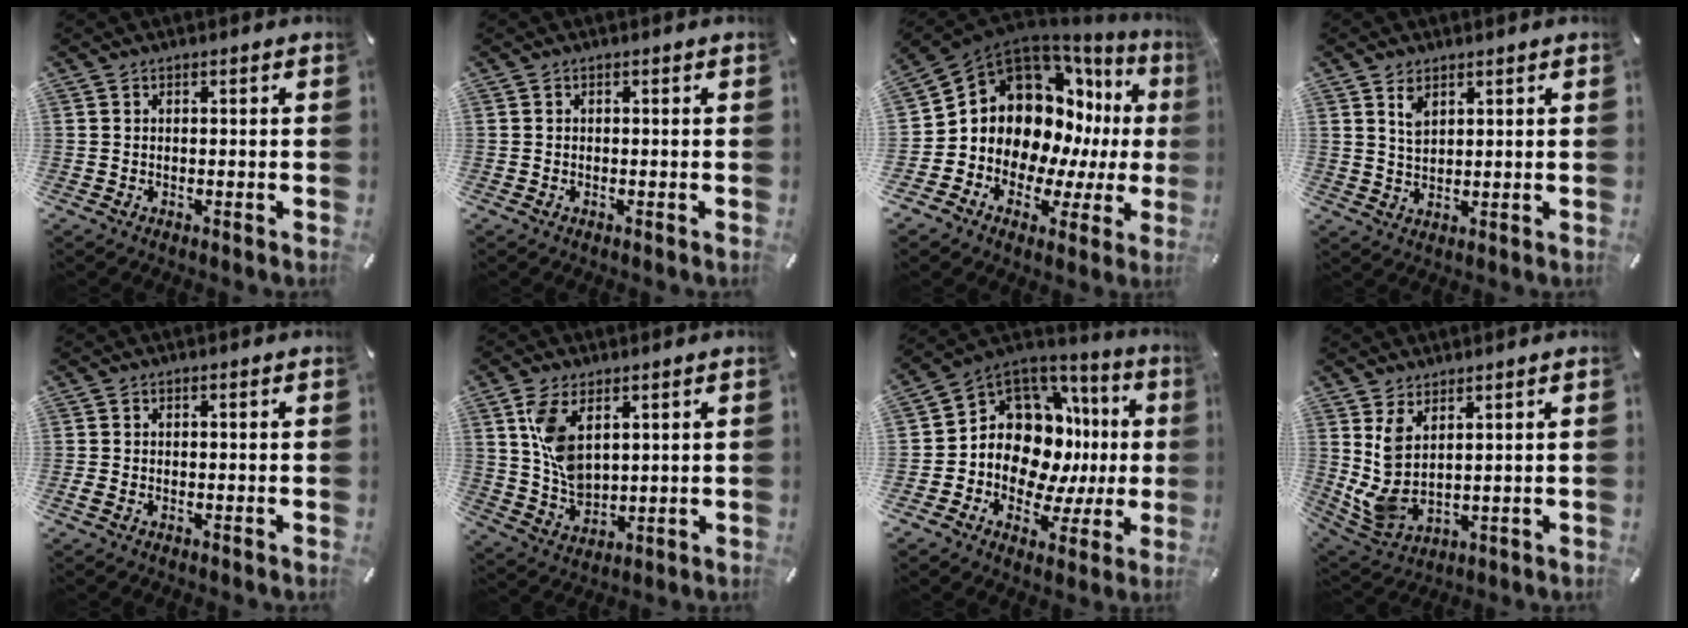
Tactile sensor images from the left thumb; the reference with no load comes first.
{"total": 0.0}
{"total": 14.8, "force": [3.2, 12.2, 7.8], "torque": [-0.136, -0.059, 0.066]}
{"total": 3.9, "force": [2.2, 2.4, 2.1], "torque": [-0.038, -0.001, 0.040]}
{"total": 0.8, "force": [-0.4, 0.3, 0.6], "torque": [-0.011, 0.000, -0.008]}
{"total": 9.4, "force": [3.8, 5.8, 6.3], "torque": [-0.144, -0.014, 0.071]}
{"total": 13.2, "force": [1.7, 11.1, 7.0], "torque": [-0.113, -0.042, 0.038]}
{"total": 6.7, "force": [3.1, 3.4, 4.9], "torque": [-0.130, -0.033, 0.059]}